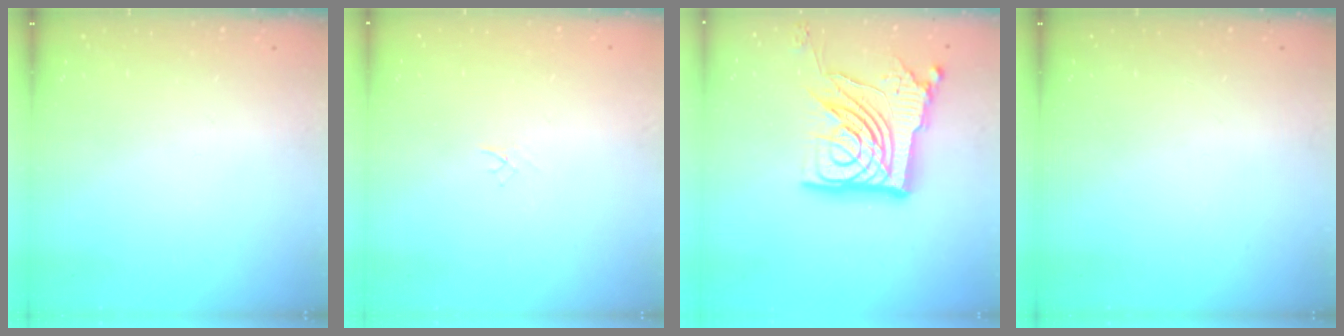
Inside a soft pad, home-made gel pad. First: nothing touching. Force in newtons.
{"total": 2.0, "press": 2.0, "slide": 0.3}
{"total": 22.5, "press": 22.4, "slide": 2.7}
{"total": 0.0}